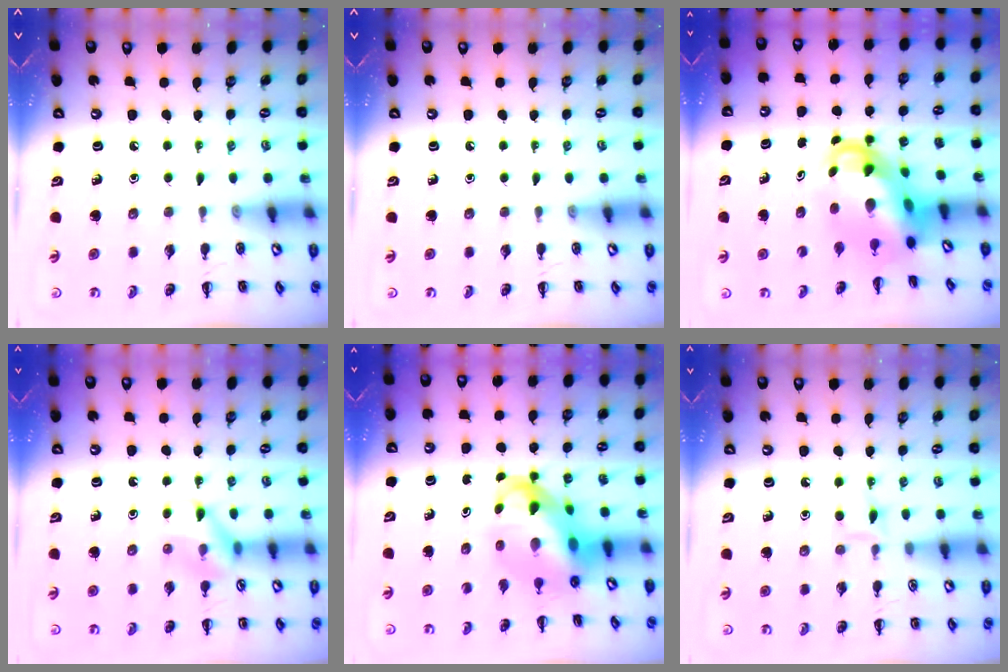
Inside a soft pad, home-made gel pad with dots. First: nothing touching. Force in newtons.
{"total": 0.0}
{"total": 5.4, "press": 5.2, "slide": 1.4}
{"total": 10.0, "press": 9.9, "slide": 1.3}
{"total": 9.7, "press": 9.3, "slide": 2.8}
{"total": 3.9, "press": 3.9, "slide": 0.8}